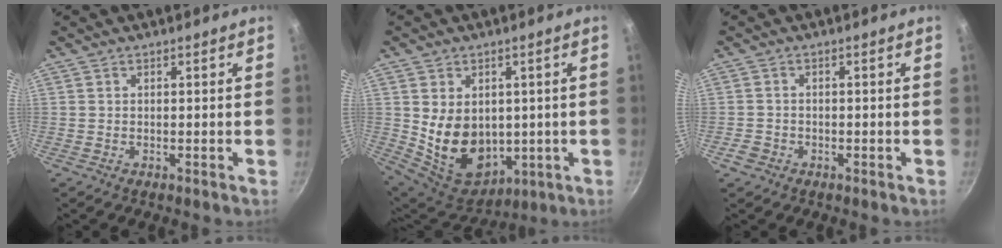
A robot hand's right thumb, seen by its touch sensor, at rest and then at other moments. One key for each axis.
{"total": 14.2, "fx": 0.7, "fy": 10.8, "fz": 9.3, "tx": -0.131, "ty": -0.026, "tz": 0.046}
{"total": 2.3, "fx": -1.3, "fy": 1.8, "fz": 0.8, "tx": -0.013, "ty": 0.013, "tz": -0.022}